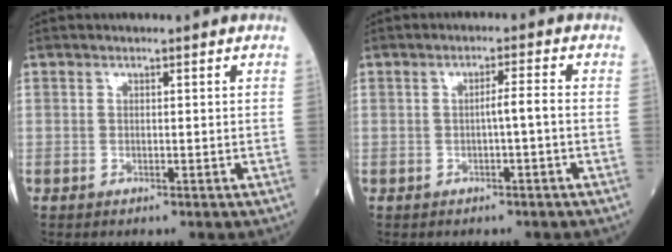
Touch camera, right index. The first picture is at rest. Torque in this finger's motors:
{"motor_torque": [0.45, -0.02, 0.30, 0.08]}